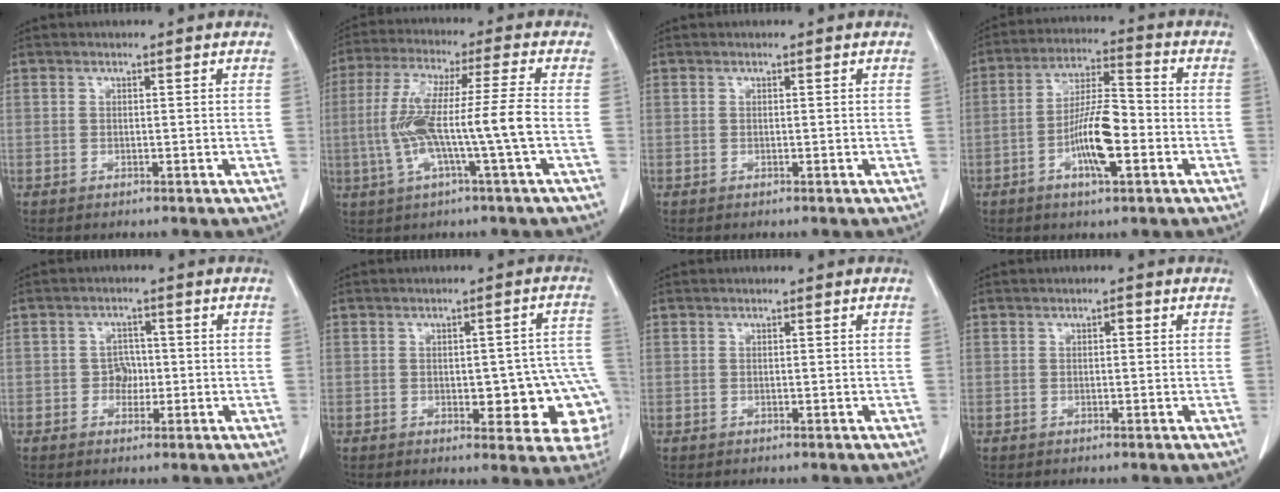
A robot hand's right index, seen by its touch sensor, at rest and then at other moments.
{"total": 11.7, "force": [-2.1, -0.7, 11.5], "torque": [-0.231, 0.012, -0.041]}
{"total": 0.0}
{"total": 10.0, "force": [-3.2, 2.2, 9.2], "torque": [-0.175, 0.005, -0.061]}
{"total": 2.6, "force": [-0.5, 2.1, 1.3], "torque": [-0.012, 0.008, -0.008]}
{"total": 12.2, "force": [-2.9, 5.0, 10.8], "torque": [-0.082, 0.026, -0.024]}
{"total": 0.0}
{"total": 0.7, "force": [0.1, 0.4, 0.6], "torque": [-0.006, 0.003, 0.000]}